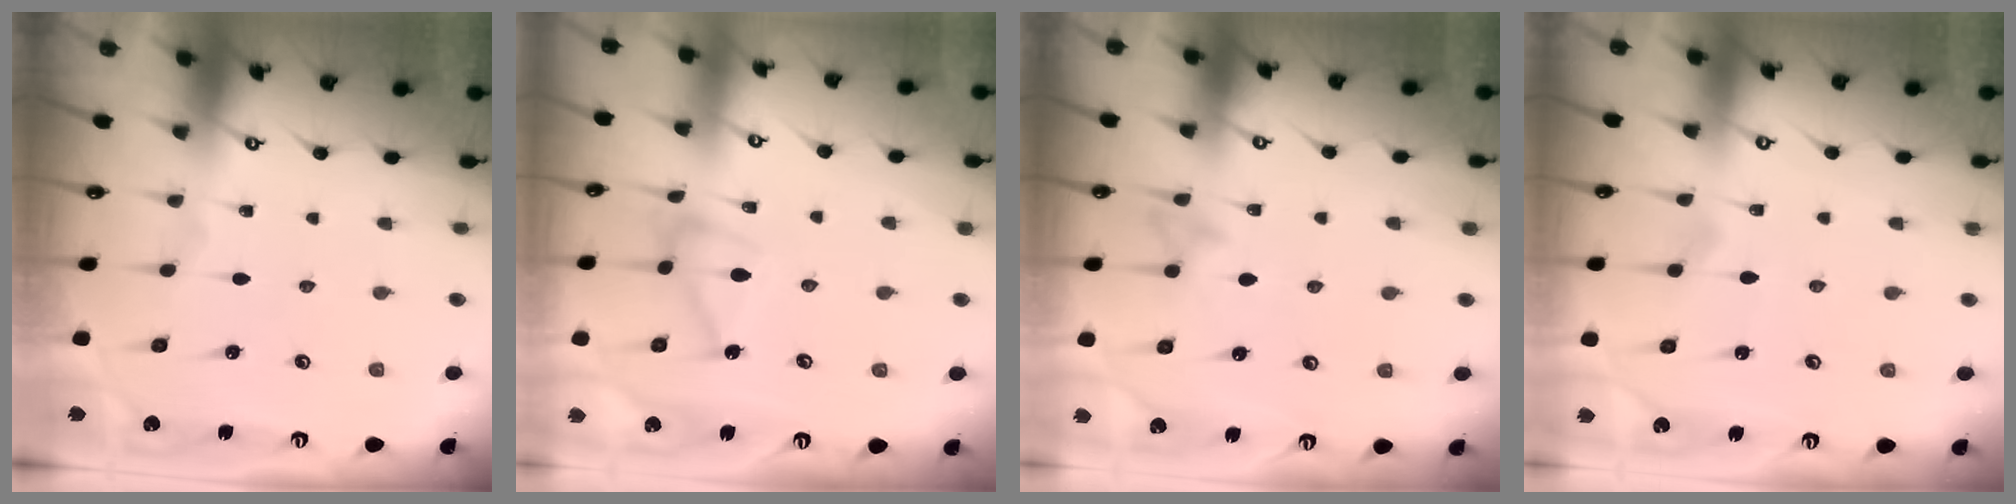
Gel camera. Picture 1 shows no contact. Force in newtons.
{"total": 11.6, "press": 11.6, "slide": 0.4}
{"total": 8.3, "press": 8.1, "slide": 1.7}
{"total": 6.5, "press": 6.5, "slide": 0.2}